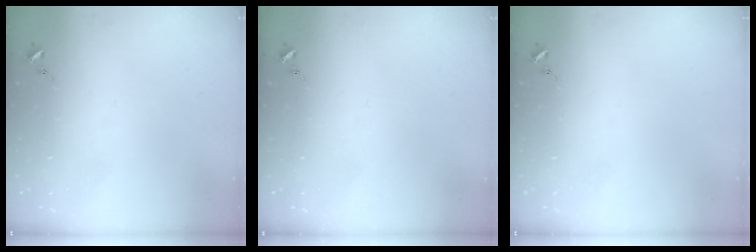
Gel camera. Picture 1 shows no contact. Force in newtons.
{"total": 0.0}
{"total": 0.0}